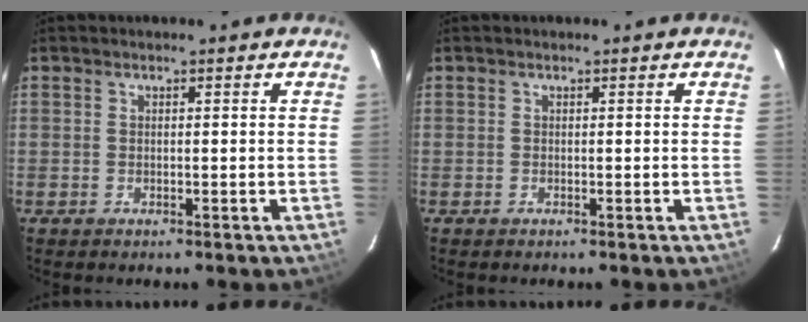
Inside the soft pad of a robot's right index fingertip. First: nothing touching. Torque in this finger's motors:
{"motor_torque": [-0.02, 0.12, -0.04, 0.01]}